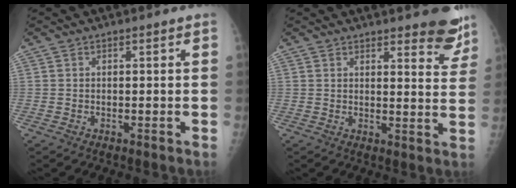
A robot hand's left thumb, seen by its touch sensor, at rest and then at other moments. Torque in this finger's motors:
{"motor_torque": [1.70, 0.88, 0.47, -0.19, 0.09]}